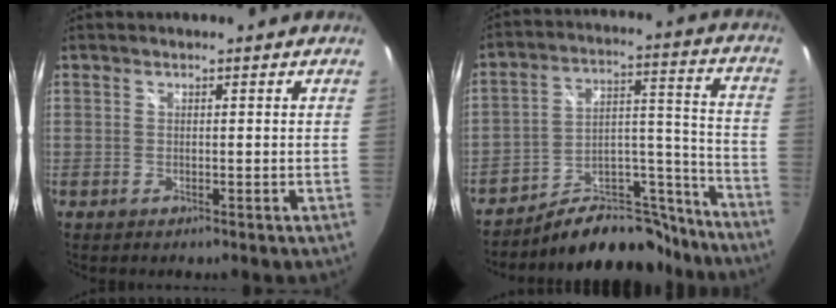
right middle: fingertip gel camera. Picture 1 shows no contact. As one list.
[{"total": 16.9, "force": [-15.0, 6.4, 4.4], "torque": [-0.053, 0.078, -0.212]}]